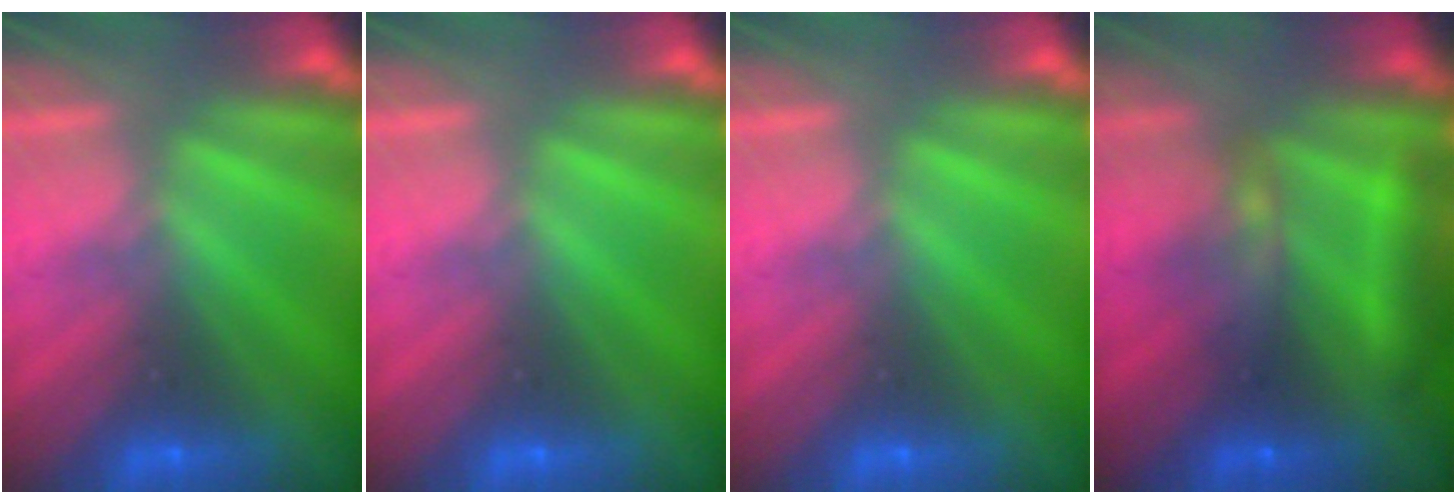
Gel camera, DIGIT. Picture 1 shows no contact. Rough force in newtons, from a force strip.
{"total": 0.0}
{"total": 0.0}
{"total": 8.5}